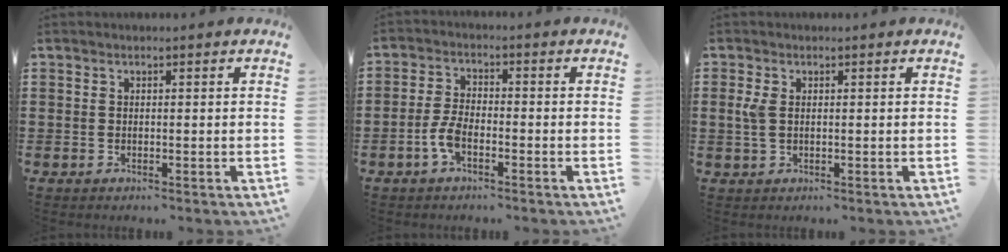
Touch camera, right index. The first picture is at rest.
{"total": 4.2, "force": [-1.7, 1.9, 3.3], "torque": [-0.084, -0.005, -0.038]}
{"total": 2.7, "force": [0.4, 1.6, 2.2], "torque": [-0.063, 0.002, 0.002]}